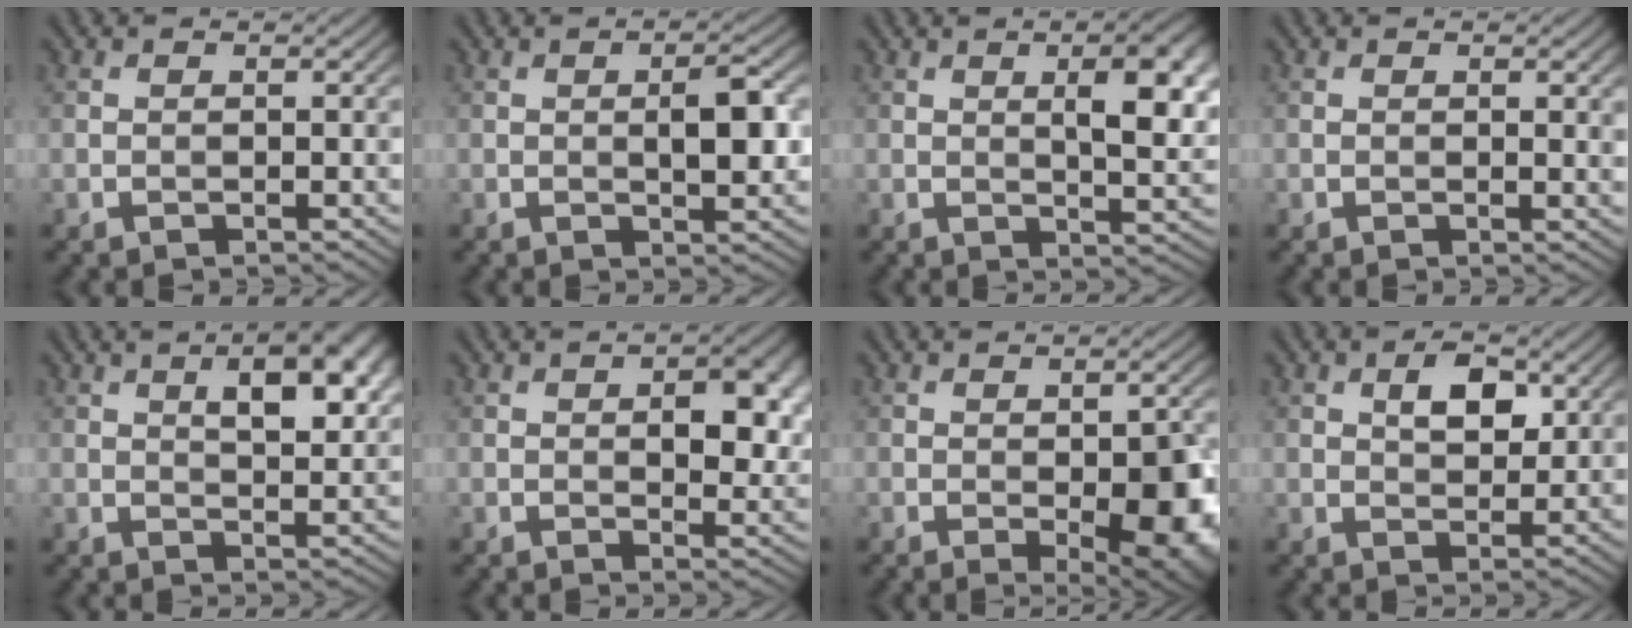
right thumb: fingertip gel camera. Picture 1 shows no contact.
{"total": 4.3, "force": [0.2, 1.4, 4.1], "torque": [-0.067, 0.004, 0.002]}
{"total": 7.9, "force": [1.9, 2.7, 7.2], "torque": [-0.104, 0.006, 0.028]}
{"total": 1.1, "force": [0.4, 0.3, 1.0], "torque": [-0.012, -0.005, 0.007]}
{"total": 8.6, "force": [3.3, 3.6, 7.1], "torque": [-0.095, 0.011, 0.043]}
{"total": 7.7, "force": [1.2, 4.0, 6.5], "torque": [-0.087, 0.001, 0.019]}
{"total": 8.9, "force": [-2.2, 3.8, 7.8], "torque": [-0.099, -0.012, -0.021]}
{"total": 4.3, "force": [1.5, 2.3, 3.3], "torque": [-0.056, 0.001, 0.026]}